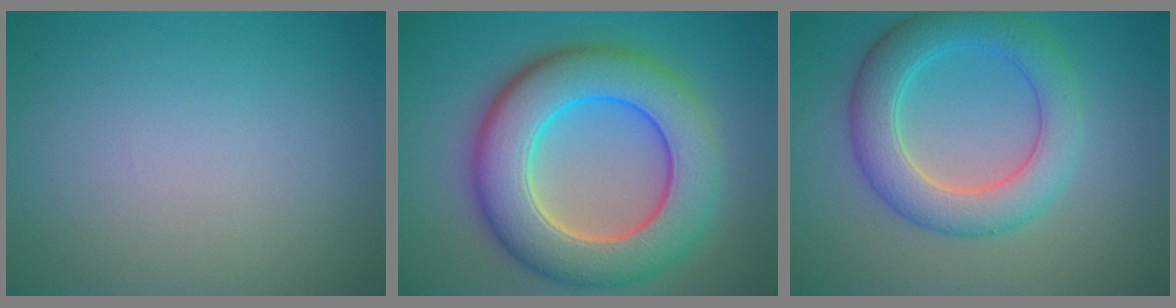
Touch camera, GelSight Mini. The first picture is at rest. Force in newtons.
{"total": 10.7, "press": 10.7, "slide": 0.6}
{"total": 5.8, "press": 5.8, "slide": 0.2}